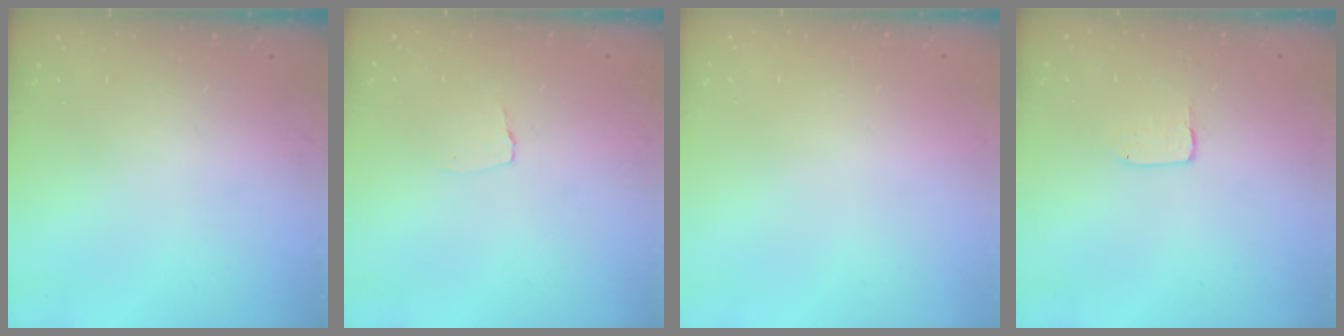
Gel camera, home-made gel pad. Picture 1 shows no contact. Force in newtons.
{"total": 2.6, "press": 2.6, "slide": 0.2}
{"total": 0.0}
{"total": 1.7, "press": 1.6, "slide": 0.1}